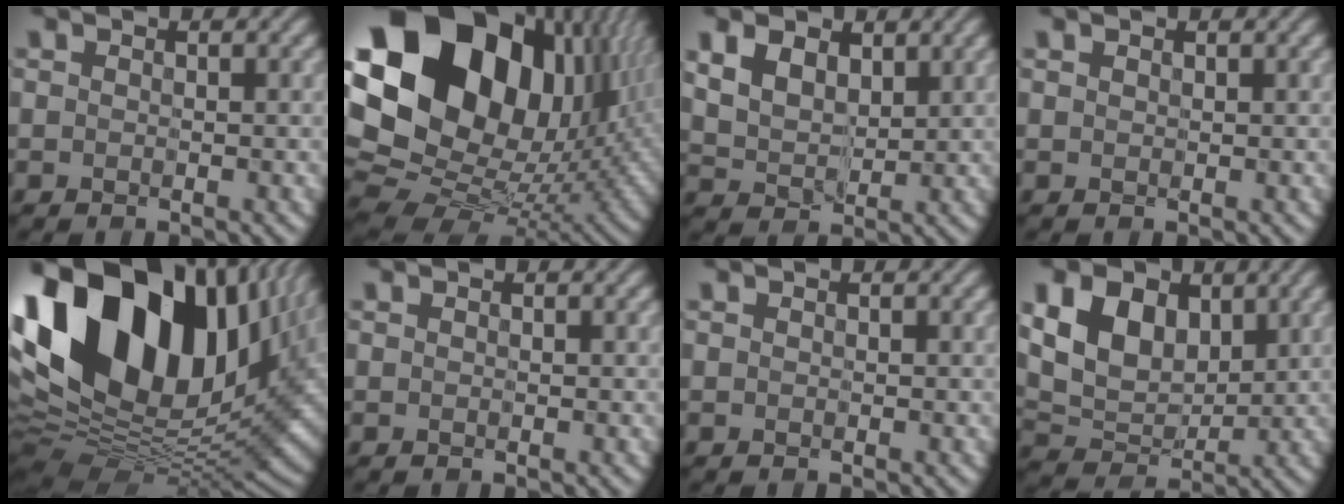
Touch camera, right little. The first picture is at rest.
{"total": 22.2, "force": [6.5, 15.4, 14.5], "torque": [-0.305, 0.034, 0.120]}
{"total": 5.3, "force": [2.4, 3.5, 3.2], "torque": [-0.089, 0.002, 0.038]}
{"total": 0.6, "force": [0.4, 0.3, 0.2], "torque": [-0.004, 0.003, 0.008]}
{"total": 19.7, "force": [5.6, 12.7, 14.0], "torque": [-0.282, 0.009, 0.107]}
{"total": 0.0}
{"total": 0.0}
{"total": 7.8, "force": [2.2, 5.5, 5.1], "torque": [-0.115, 0.003, 0.030]}